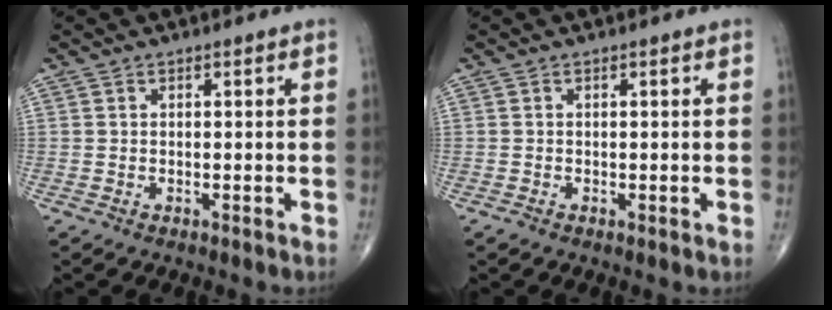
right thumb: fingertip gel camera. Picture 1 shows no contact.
{"total": 0.7, "force": [-0.2, 0.4, 0.5], "torque": [-0.005, -0.002, -0.007]}